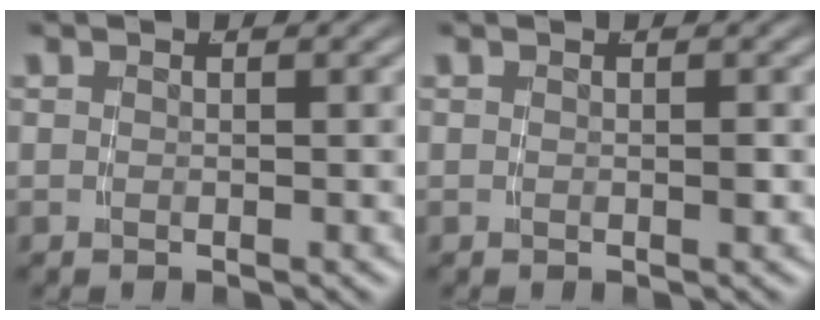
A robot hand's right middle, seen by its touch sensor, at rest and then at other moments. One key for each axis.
{"total": 0.0}